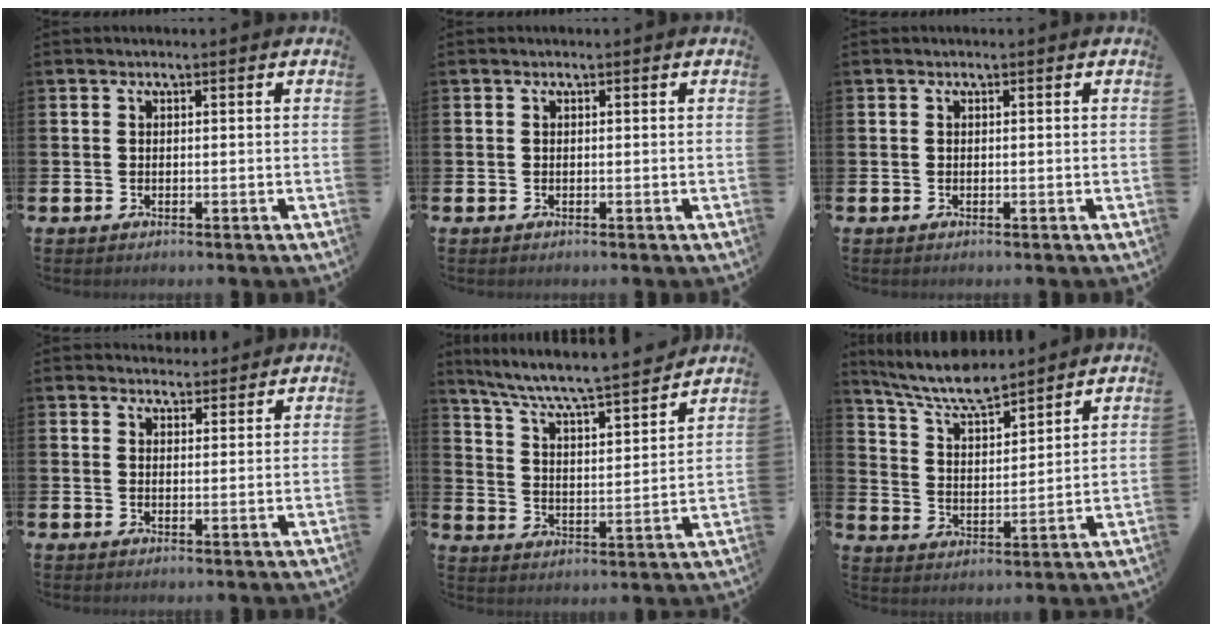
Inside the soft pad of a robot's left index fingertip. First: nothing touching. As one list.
[{"total": 0.0}, {"total": 0.0}, {"total": 2.9, "force": [2.7, 0.9, -0.1], "torque": [0.010, -0.014, 0.048]}, {"total": 7.0, "force": [6.5, 0.4, 2.4], "torque": [-0.076, -0.055, 0.106]}, {"total": 7.5, "force": [6.9, 1.3, 2.7], "torque": [-0.080, -0.038, 0.122]}]